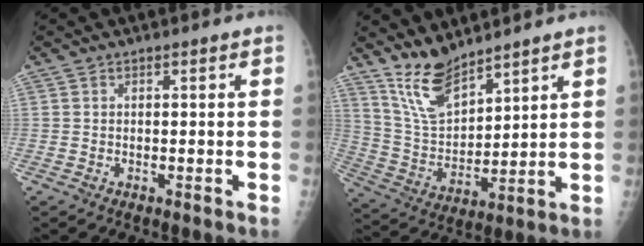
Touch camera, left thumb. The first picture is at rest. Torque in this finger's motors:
{"motor_torque": [0.48, -0.25, 0.20, -0.11, 0.21]}